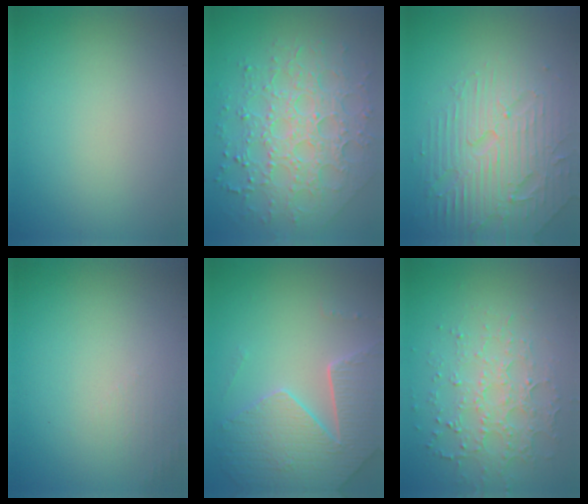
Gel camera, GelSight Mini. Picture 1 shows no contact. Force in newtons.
{"total": 7.8, "press": 5.6, "slide": 5.5}
{"total": 5.1, "press": 4.9, "slide": 1.2}
{"total": 1.1, "press": 1.1, "slide": 0.3}
{"total": 5.7, "press": 4.8, "slide": 2.9}
{"total": 3.5, "press": 3.2, "slide": 1.4}